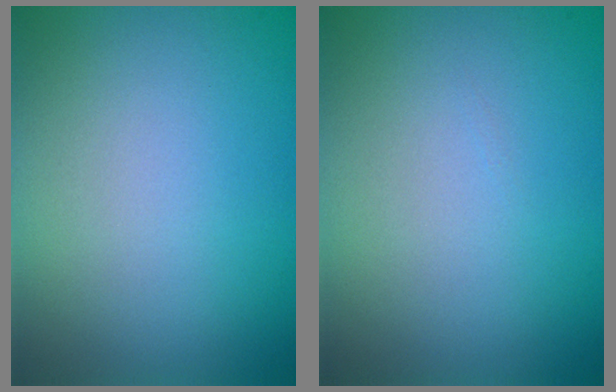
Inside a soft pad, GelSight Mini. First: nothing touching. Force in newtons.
{"total": 0.0}